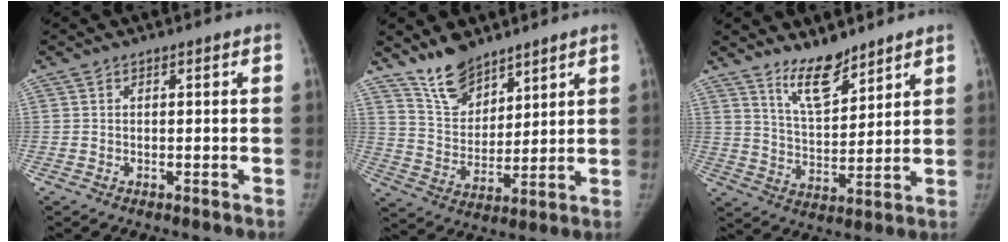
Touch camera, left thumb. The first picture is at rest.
{"total": 9.5, "force": [7.7, 4.3, 3.4], "torque": [-0.035, -0.055, 0.155]}
{"total": 8.6, "force": [6.9, 2.9, 4.3], "torque": [-0.054, -0.063, 0.132]}